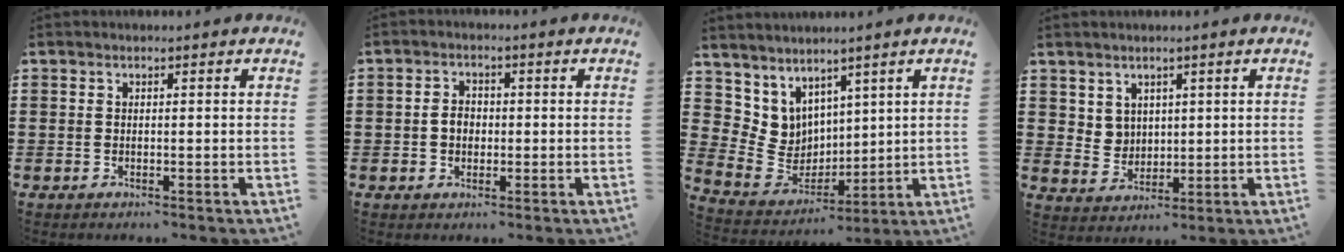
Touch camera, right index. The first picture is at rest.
{"total": 2.6, "force": [-0.3, 2.0, 1.6], "torque": [-0.035, 0.007, -0.008]}
{"total": 6.5, "force": [3.3, 5.6, 0.3], "torque": [-0.067, -0.045, 0.067]}
{"total": 4.1, "force": [2.6, 3.0, 0.6], "torque": [-0.026, 0.006, 0.049]}